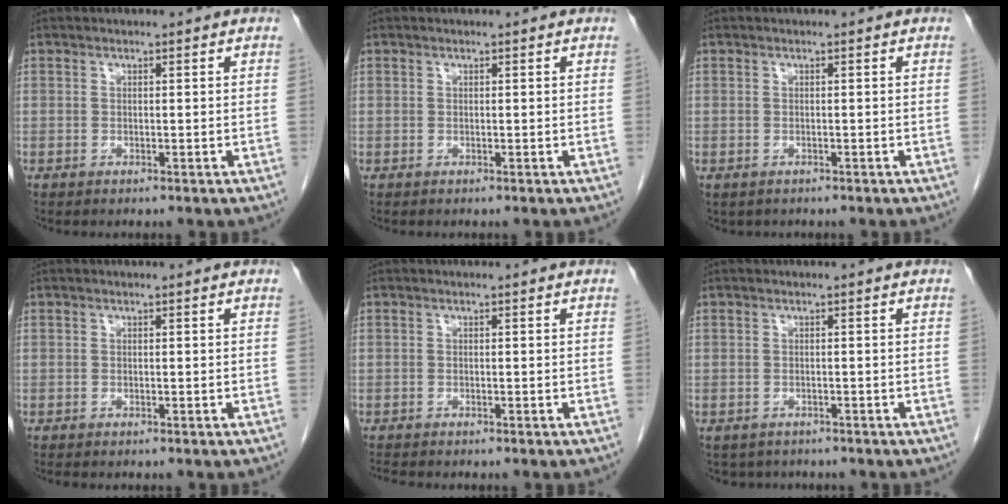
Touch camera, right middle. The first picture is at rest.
{"total": 0.0}
{"total": 1.0, "force": [-0.6, 0.7, 0.1], "torque": [-0.010, 0.002, -0.004]}
{"total": 0.0}
{"total": 0.9, "force": [-0.9, -0.1, 0.1], "torque": [-0.009, -0.005, -0.017]}
{"total": 3.3, "force": [-2.8, 1.8, 0.2], "torque": [-0.002, 0.001, -0.038]}